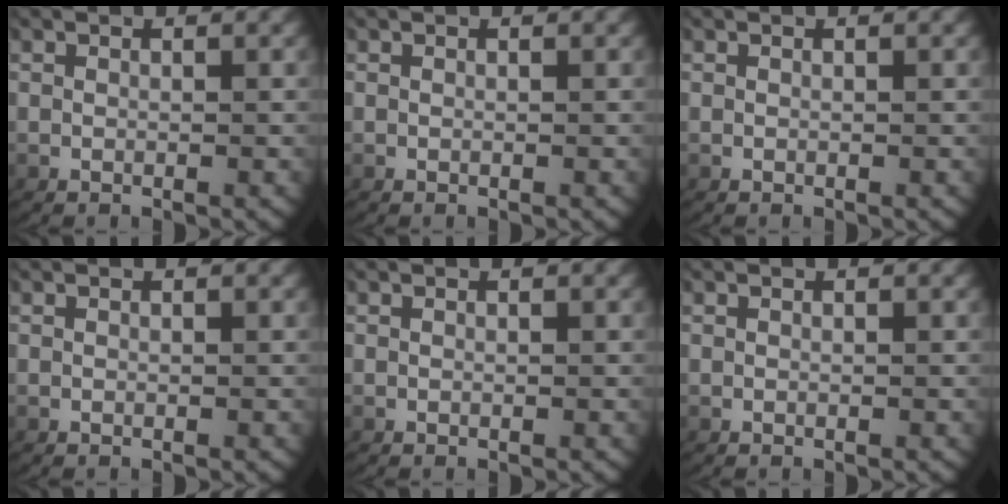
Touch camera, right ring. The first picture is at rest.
{"total": 0.0}
{"total": 0.0}
{"total": 0.0}
{"total": 0.0}
{"total": 0.0}